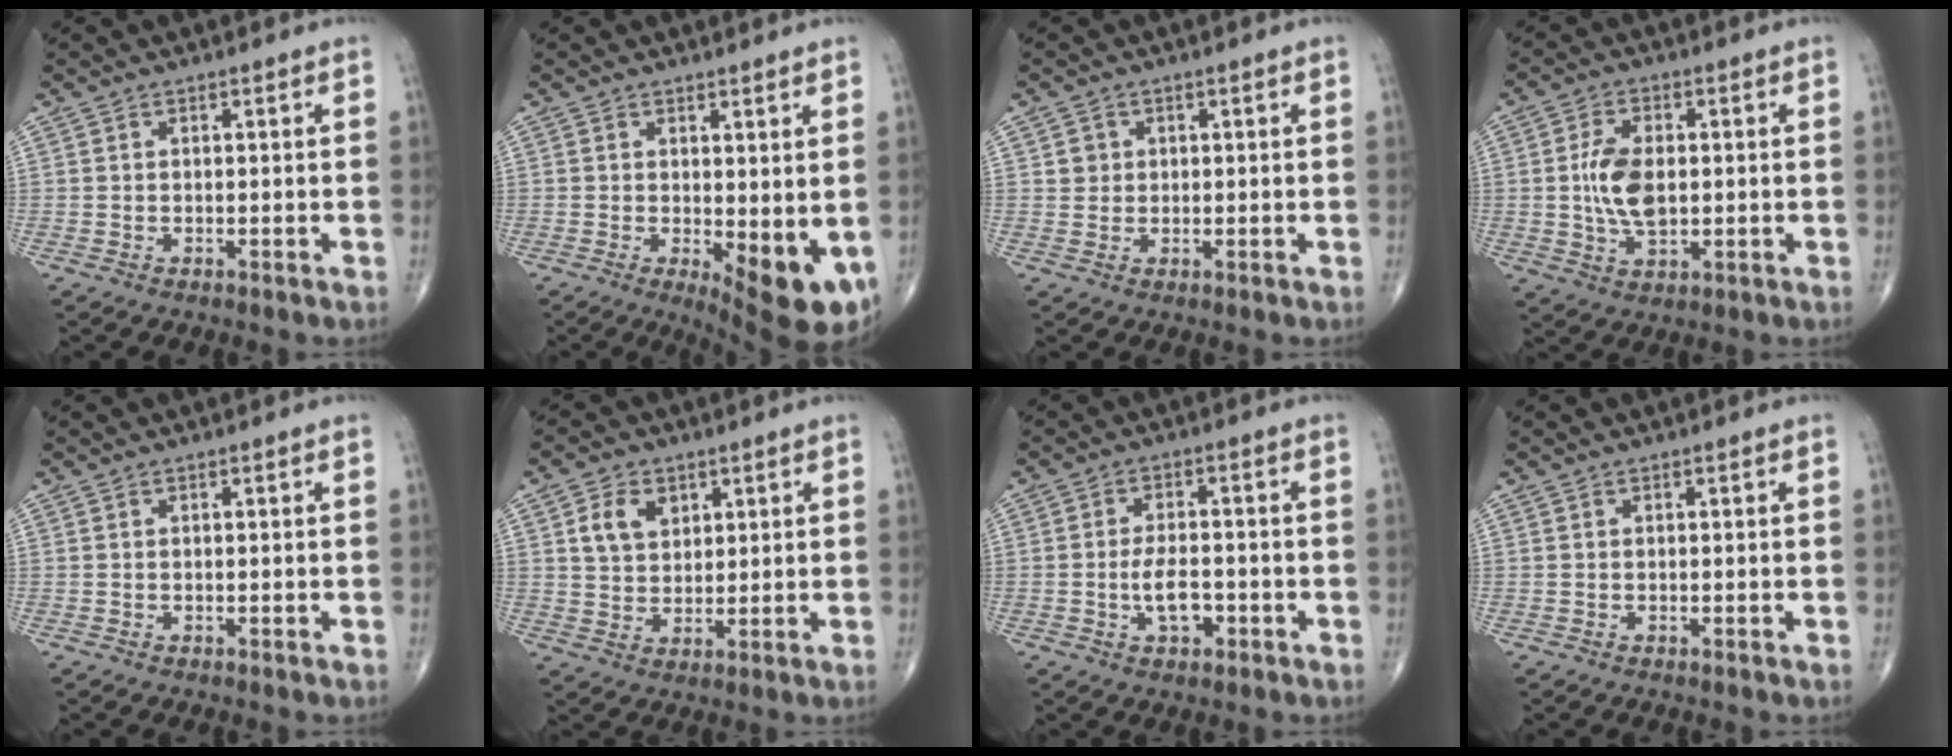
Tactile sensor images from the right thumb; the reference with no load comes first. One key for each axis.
{"total": 9.8, "fx": -1.4, "fy": 3.6, "fz": 9.0, "tx": -0.107, "ty": -0.023, "tz": -0.008}
{"total": 2.2, "fx": 0.6, "fy": 2.0, "fz": 0.5, "tx": 0.003, "ty": -0.001, "tz": 0.008}
{"total": 8.4, "fx": 0.2, "fy": 4.9, "fz": 6.9, "tx": -0.128, "ty": -0.002, "tz": 0.004}
{"total": 0.0}
{"total": 6.8, "fx": 2.7, "fy": 4.9, "fz": 3.8, "tx": -0.045, "ty": -0.012, "tz": 0.050}
{"total": 5.6, "fx": -1.7, "fy": 2.9, "fz": 4.5, "tx": -0.069, "ty": 0.009, "tz": -0.030}
{"total": 0.0}